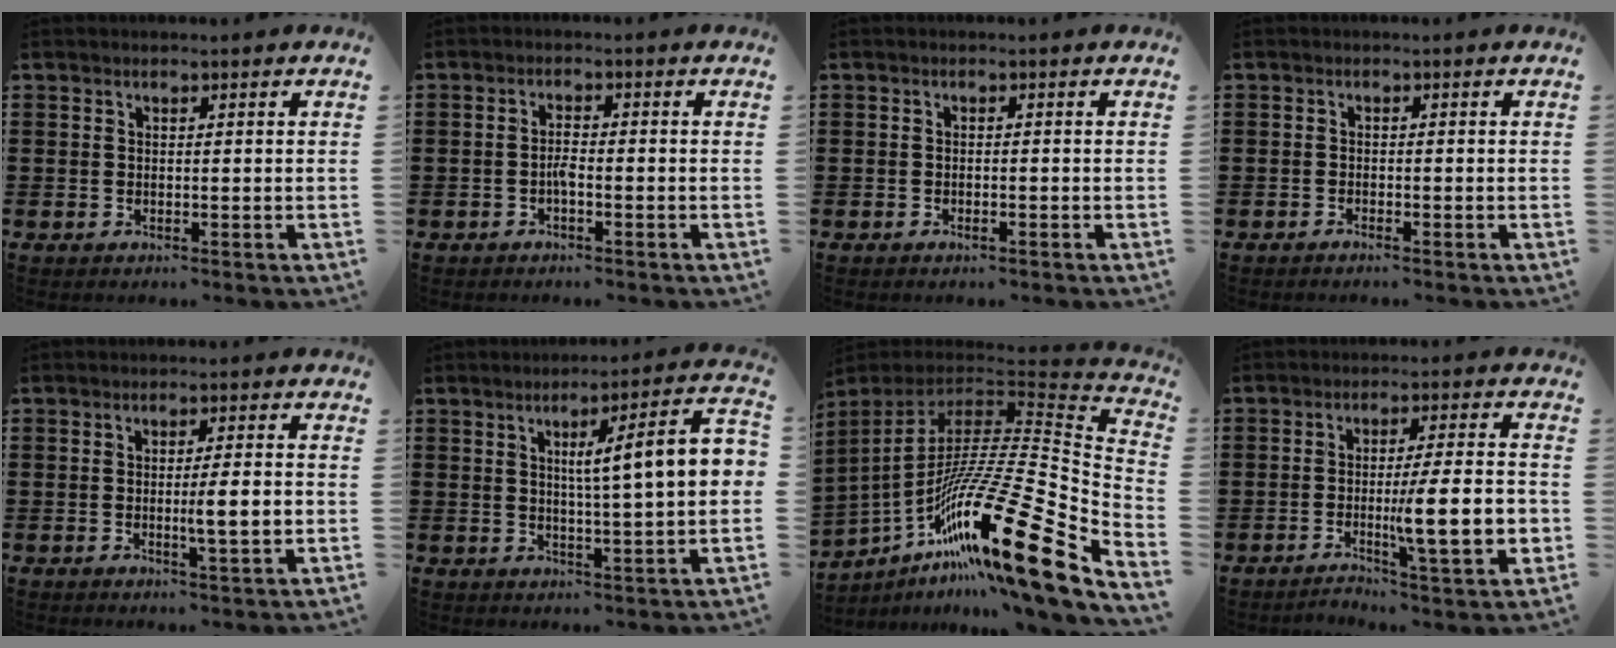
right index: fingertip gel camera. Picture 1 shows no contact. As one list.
[{"total": 1.8, "force": [-0.8, 0.3, 1.6], "torque": [-0.040, -0.002, -0.018]}, {"total": 0.7, "force": [-0.5, 0.1, 0.4], "torque": [-0.010, -0.003, -0.009]}, {"total": 0.9, "force": [-0.8, 0.0, 0.2], "torque": [-0.006, -0.002, -0.016]}, {"total": 4.4, "force": [-0.6, 0.1, 4.3], "torque": [-0.074, -0.004, -0.013]}, {"total": 8.6, "force": [1.4, 0.5, 8.4], "torque": [-0.141, -0.010, 0.014]}, {"total": 23.5, "force": [-11.9, 3.4, 20.0], "torque": [-0.347, -0.011, -0.220]}, {"total": 11.2, "force": [-2.4, 1.7, 10.8], "torque": [-0.167, -0.009, -0.042]}]